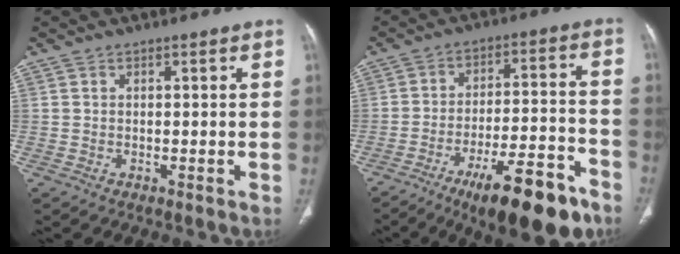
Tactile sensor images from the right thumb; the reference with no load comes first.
{"total": 18.1, "force": [-11.6, 5.2, 12.9], "torque": [-0.169, 0.069, -0.177]}